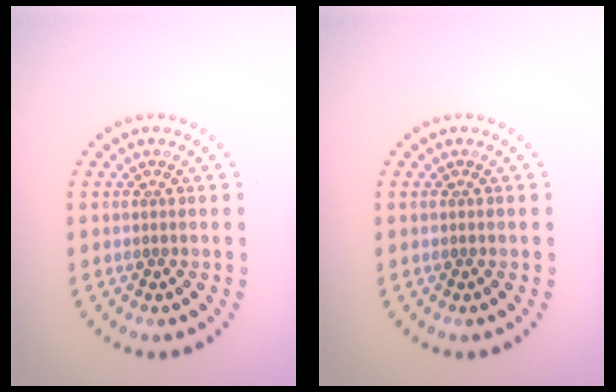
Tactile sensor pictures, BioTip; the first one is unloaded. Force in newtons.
{"total": 0.0}